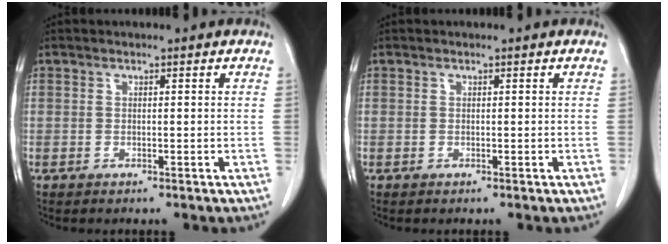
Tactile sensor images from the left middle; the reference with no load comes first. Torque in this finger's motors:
{"motor_torque": [0.00, 0.00, -0.01, 0.00]}